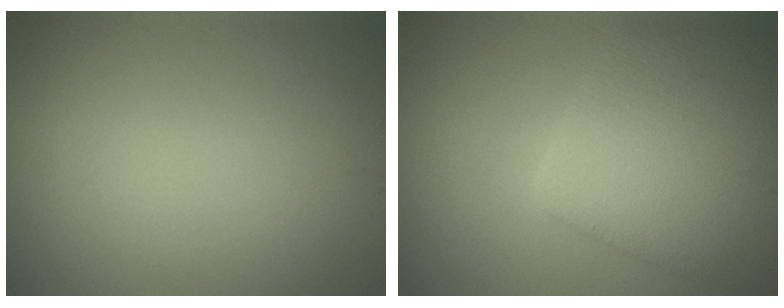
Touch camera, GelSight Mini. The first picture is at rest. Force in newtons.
{"total": 8.9, "press": 8.9, "slide": 0.4}